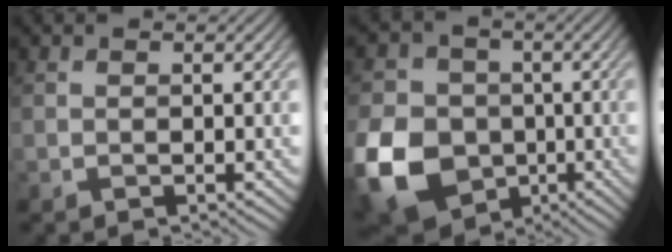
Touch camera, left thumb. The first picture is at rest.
{"total": 14.5, "force": [-4.3, 11.7, 7.4], "torque": [-0.218, -0.042, -0.082]}